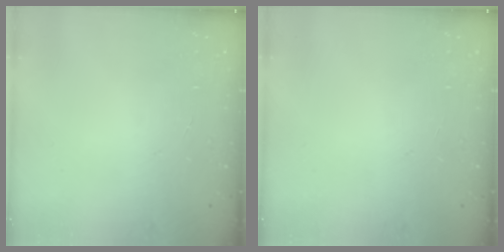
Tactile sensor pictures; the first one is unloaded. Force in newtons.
{"total": 0.0}